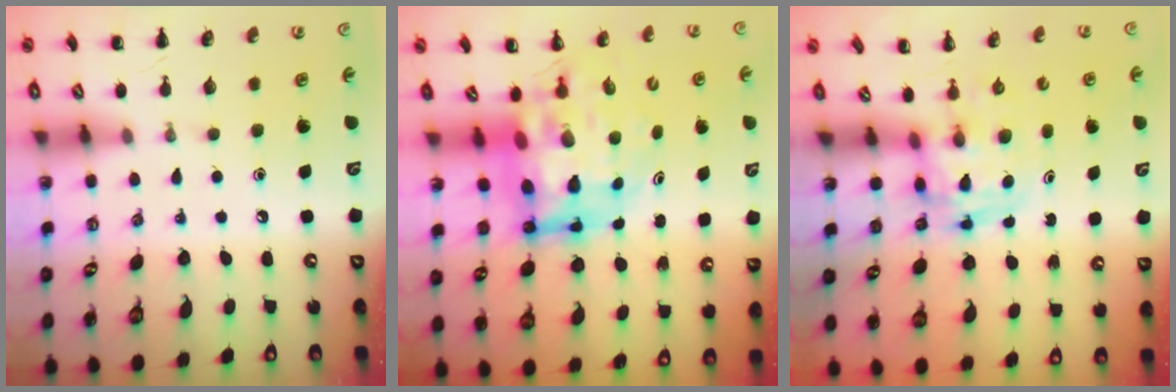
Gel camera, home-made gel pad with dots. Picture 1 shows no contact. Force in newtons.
{"total": 11.0, "press": 10.4, "slide": 3.6}
{"total": 3.6, "press": 3.6, "slide": 0.6}